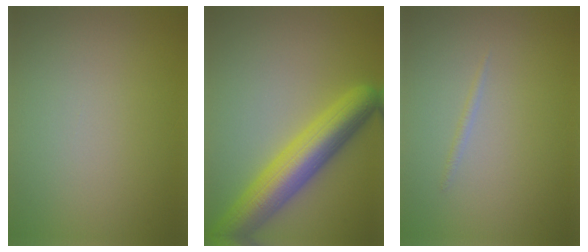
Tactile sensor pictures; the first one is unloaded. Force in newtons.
{"total": 7.5, "press": 7.5, "slide": 0.3}
{"total": 0.5, "press": 0.5, "slide": 0.0}